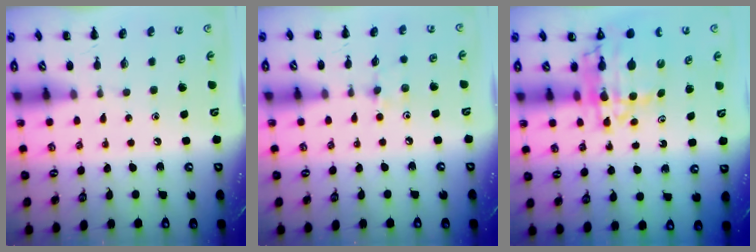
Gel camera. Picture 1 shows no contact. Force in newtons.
{"total": 5.5, "press": 5.2, "slide": 1.5}
{"total": 9.8, "press": 9.3, "slide": 3.0}